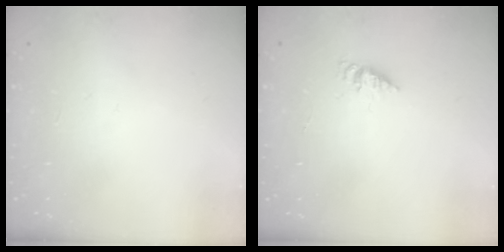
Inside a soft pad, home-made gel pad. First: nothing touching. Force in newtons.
{"total": 1.1, "press": 1.1, "slide": 0.2}